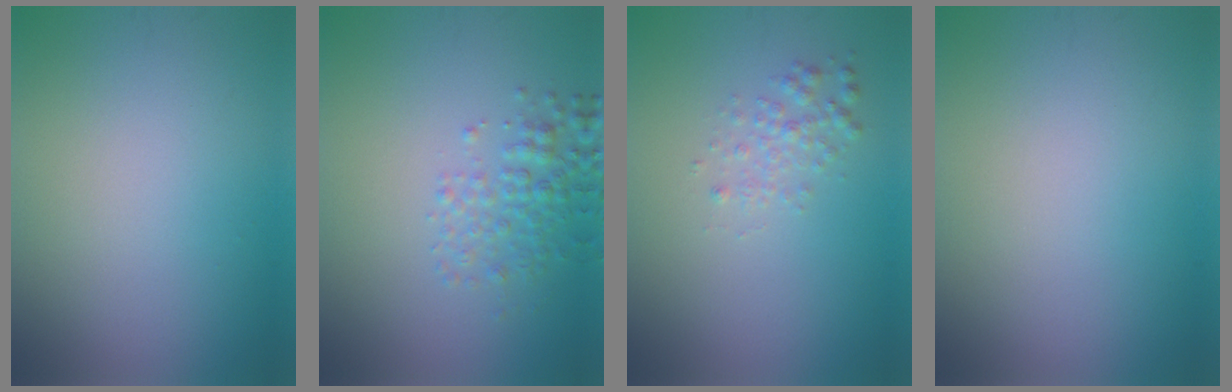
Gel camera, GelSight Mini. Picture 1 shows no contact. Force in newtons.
{"total": 2.6, "press": 2.6, "slide": 0.1}
{"total": 1.7, "press": 1.7, "slide": 0.0}
{"total": 0.0}